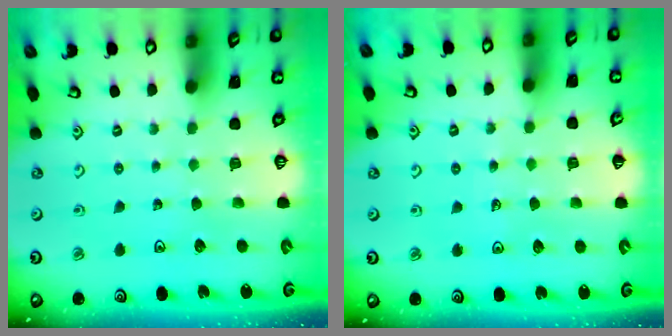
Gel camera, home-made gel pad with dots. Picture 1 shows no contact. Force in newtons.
{"total": 4.2, "press": 4.2, "slide": 0.3}